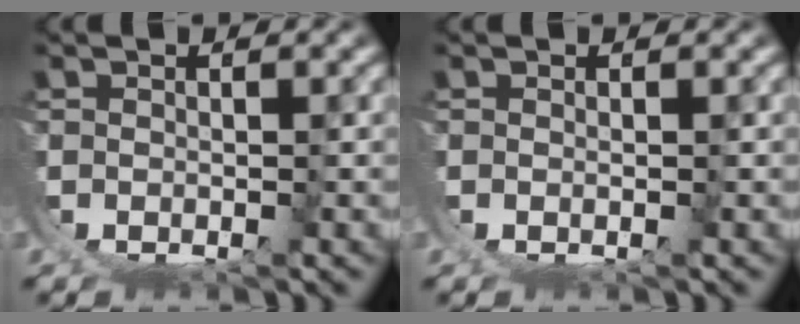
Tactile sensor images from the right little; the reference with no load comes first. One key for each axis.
{"total": 1.2, "fx": 0.4, "fy": -1.2, "fz": 0.0, "tx": 0.009, "ty": 0.005, "tz": 0.008}